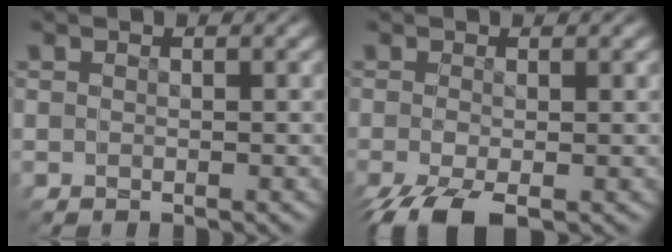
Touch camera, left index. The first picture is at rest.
{"total": 1.3, "force": [-1.1, -0.5, 0.4], "torque": [0.013, -0.001, -0.016]}